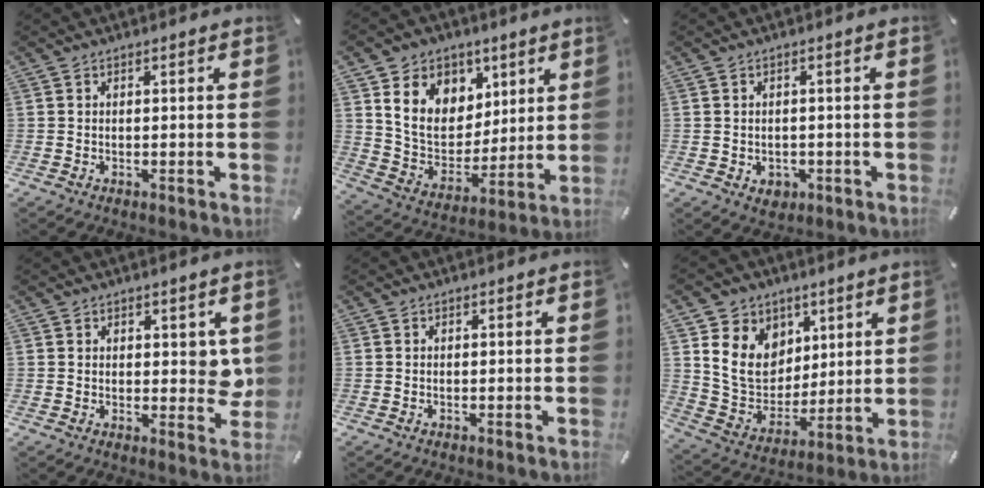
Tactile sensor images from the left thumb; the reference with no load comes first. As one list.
[{"total": 13.7, "force": [6.2, 11.2, 4.7], "torque": [-0.089, -0.030, 0.125]}, {"total": 3.1, "force": [-0.8, 2.8, 1.2], "torque": [-0.012, 0.003, -0.015]}, {"total": 5.2, "force": [2.3, 3.6, 3.1], "torque": [-0.022, -0.009, 0.037]}, {"total": 0.0}, {"total": 14.0, "force": [4.4, 12.1, 5.4], "torque": [-0.111, -0.020, 0.092]}]